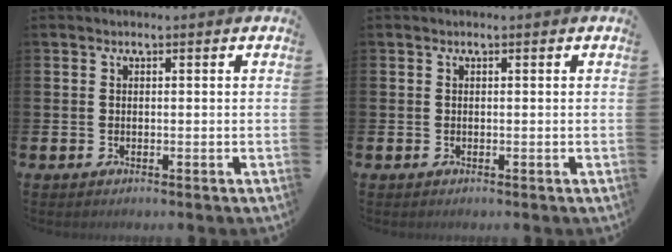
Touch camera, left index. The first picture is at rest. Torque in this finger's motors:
{"motor_torque": [0.00, 0.00, 0.00, 0.00]}